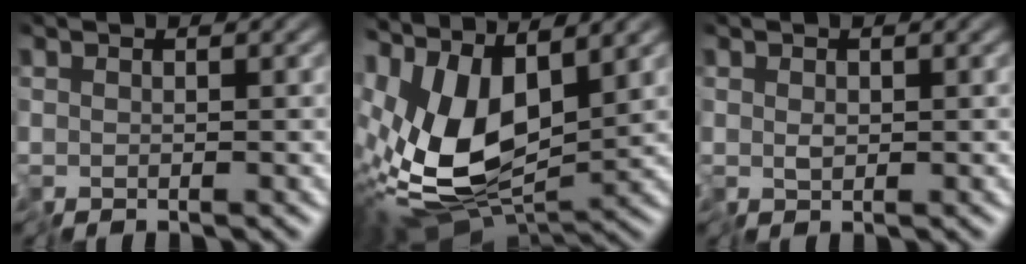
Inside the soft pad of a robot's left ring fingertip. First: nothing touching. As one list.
[{"total": 11.1, "force": [1.3, 5.3, 9.6], "torque": [-0.214, -0.010, 0.020]}, {"total": 0.7, "force": [0.1, 0.3, 0.6], "torque": [-0.014, 0.001, 0.003]}]